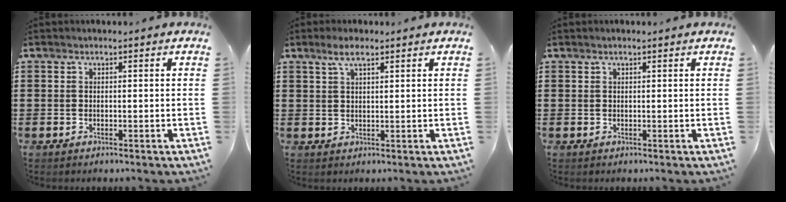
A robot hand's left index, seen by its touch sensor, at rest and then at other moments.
{"total": 3.6, "force": [2.2, 1.0, 2.7], "torque": [-0.057, 0.005, 0.039]}
{"total": 0.6, "force": [0.4, 0.0, 0.4], "torque": [-0.008, 0.000, 0.008]}